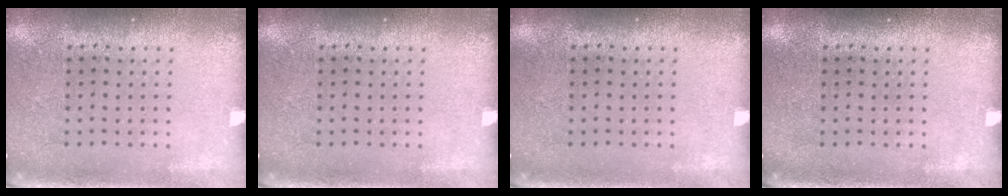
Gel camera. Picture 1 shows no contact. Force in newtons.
{"total": 0.0}
{"total": 0.0}
{"total": 0.0}